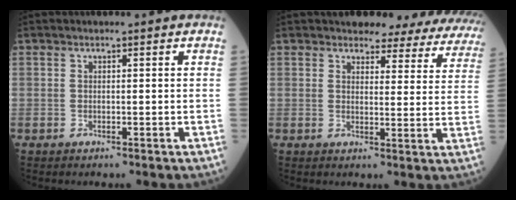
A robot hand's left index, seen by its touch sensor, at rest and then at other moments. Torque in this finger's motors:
{"motor_torque": [1.07, -1.07, 0.37, 0.03]}